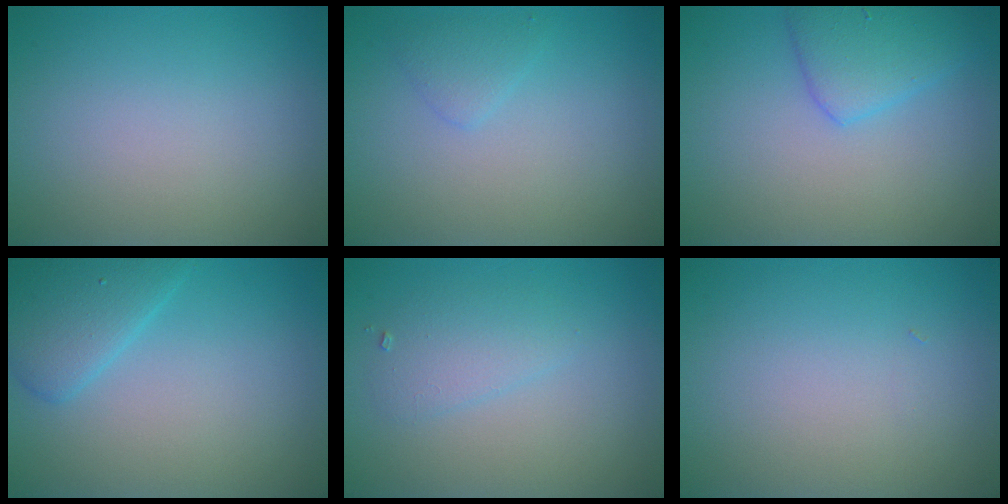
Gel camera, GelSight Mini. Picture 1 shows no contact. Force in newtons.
{"total": 1.3, "press": 1.3, "slide": 0.1}
{"total": 3.3, "press": 3.3, "slide": 0.2}
{"total": 3.5, "press": 3.5, "slide": 0.2}
{"total": 2.0, "press": 2.0, "slide": 0.1}
{"total": 0.0}